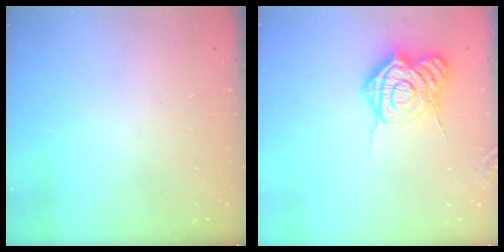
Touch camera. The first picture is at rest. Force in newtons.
{"total": 15.5, "press": 15.5, "slide": 1.1}